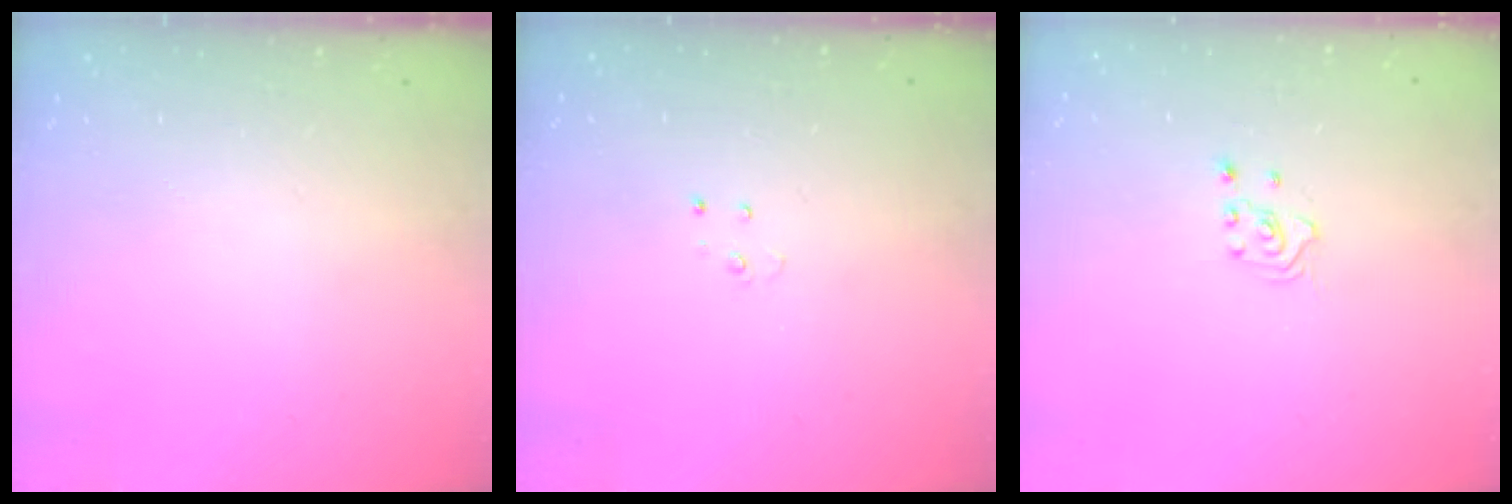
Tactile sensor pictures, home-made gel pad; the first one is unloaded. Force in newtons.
{"total": 3.0, "press": 2.9, "slide": 0.3}
{"total": 1.6, "press": 1.5, "slide": 0.2}